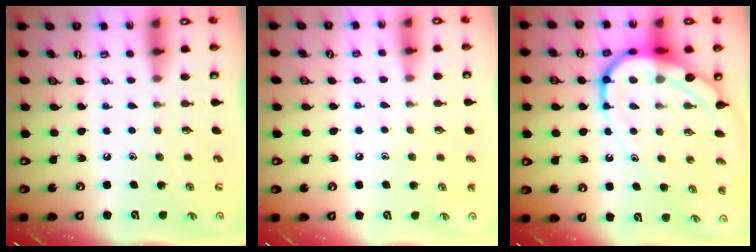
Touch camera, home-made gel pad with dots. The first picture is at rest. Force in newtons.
{"total": 5.7, "press": 5.7, "slide": 0.6}
{"total": 15.7, "press": 15.6, "slide": 1.5}